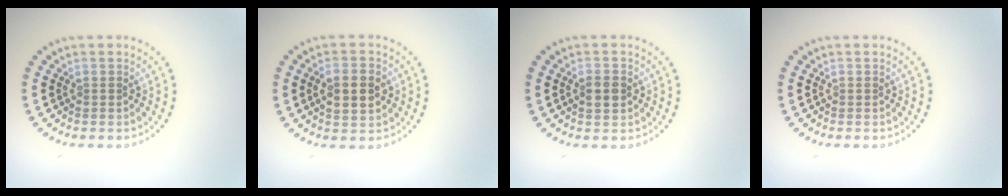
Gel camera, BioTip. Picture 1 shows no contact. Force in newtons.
{"total": 3.6, "press": 3.6, "slide": 0.0}
{"total": 2.0, "press": 1.9, "slide": 0.4}
{"total": 0.0}